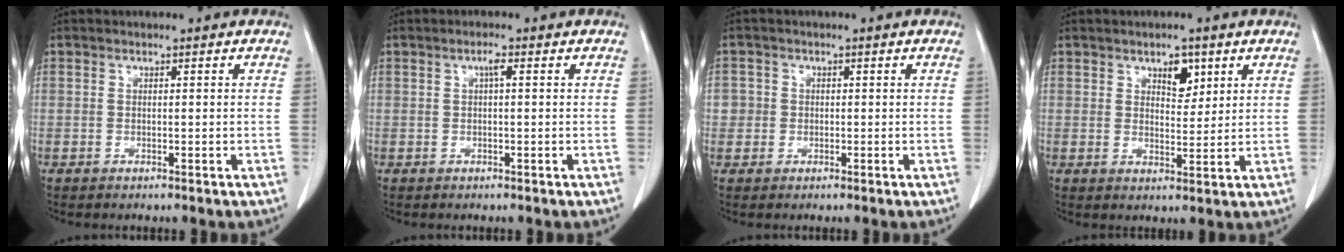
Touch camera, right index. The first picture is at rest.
{"total": 1.3, "force": [0.4, 0.2, 1.2], "torque": [-0.023, 0.003, 0.005]}
{"total": 2.3, "force": [0.1, 2.3, 0.0], "torque": [0.018, 0.009, 0.001]}
{"total": 3.9, "force": [2.2, 2.0, 2.6], "torque": [-0.037, -0.002, 0.036]}